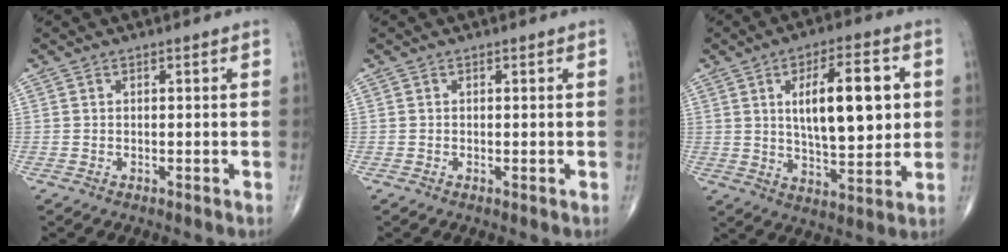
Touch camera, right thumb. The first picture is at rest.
{"total": 0.0}
{"total": 15.8, "force": [3.0, 6.2, 14.2], "torque": [-0.194, -0.014, 0.049]}